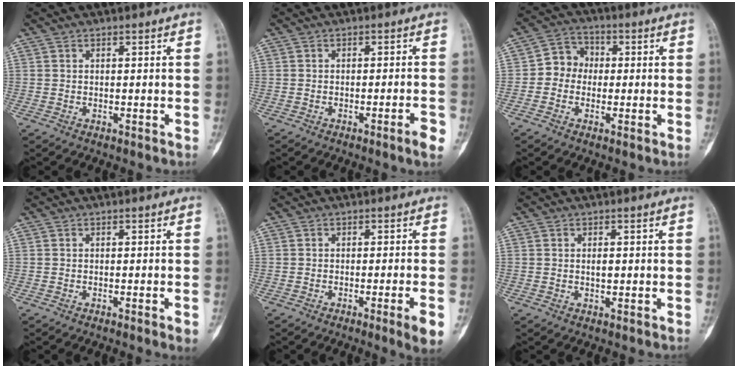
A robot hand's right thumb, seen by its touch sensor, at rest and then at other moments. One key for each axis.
{"total": 3.2, "fx": -1.6, "fy": 0.0, "fz": 2.8, "tx": -0.043, "ty": 0.005, "tz": -0.024}
{"total": 6.1, "fx": -0.5, "fy": 5.5, "fz": 2.7, "tx": -0.015, "ty": 0.020, "tz": -0.026}
{"total": 2.1, "fx": -1.0, "fy": 0.1, "fz": 1.8, "tx": -0.027, "ty": 0.000, "tz": -0.012}
{"total": 5.1, "fx": -2.2, "fy": -0.1, "fz": 4.5, "tx": -0.066, "ty": -0.004, "tz": -0.032}
{"total": 1.3, "fx": 0.1, "fy": 0.7, "fz": 1.1, "tx": -0.019, "ty": 0.000, "tz": 0.002}